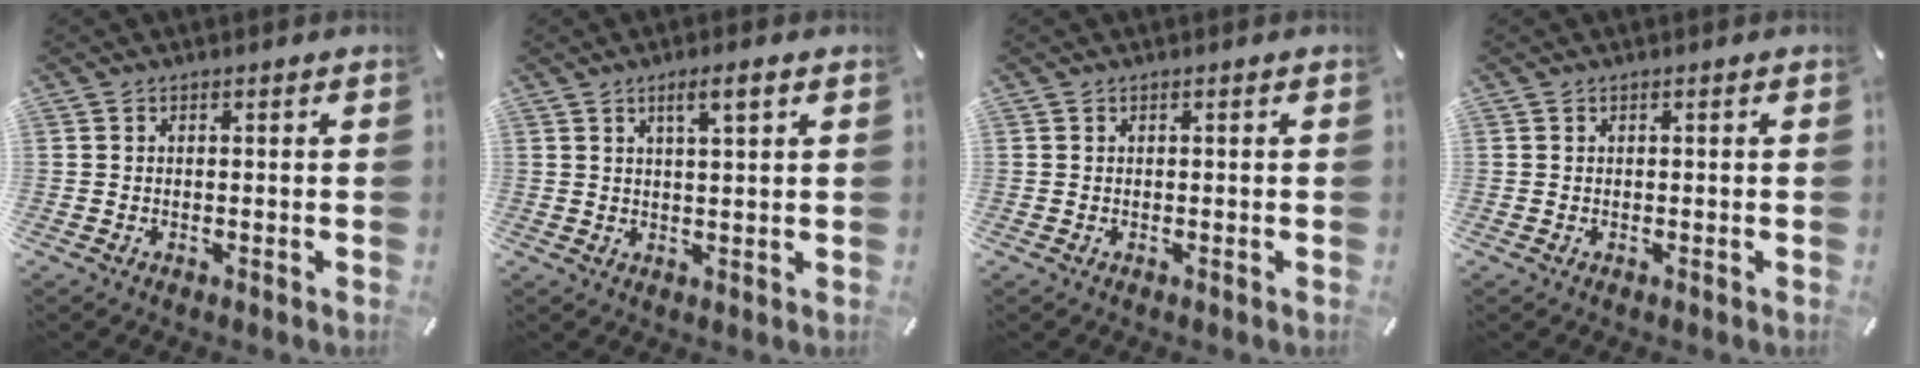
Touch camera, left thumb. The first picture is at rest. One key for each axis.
{"total": 4.4, "fx": 2.4, "fy": 0.5, "fz": 3.6, "tx": -0.074, "ty": 0.000, "tz": 0.040}
{"total": 0.0}
{"total": 0.0}